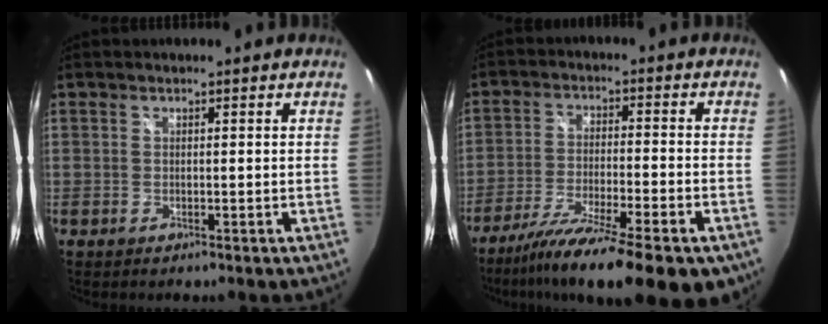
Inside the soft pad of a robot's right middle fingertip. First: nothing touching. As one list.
[{"total": 17.8, "force": [-12.9, 2.8, 11.9], "torque": [-0.210, -0.043, -0.205]}]